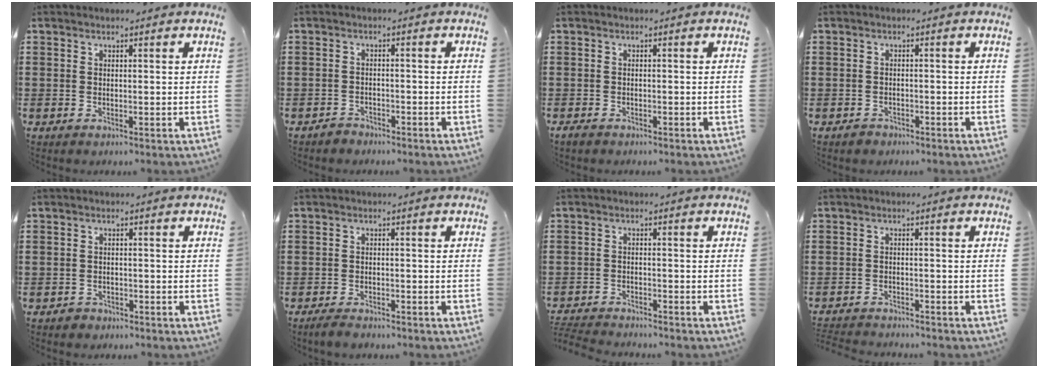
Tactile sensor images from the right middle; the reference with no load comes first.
{"total": 1.6, "force": [-1.5, 0.6, 0.0], "torque": [-0.005, 0.003, -0.033]}
{"total": 0.9, "force": [-0.7, 0.4, 0.4], "torque": [-0.009, -0.001, -0.014]}
{"total": 1.0, "force": [-0.8, 0.6, 0.1], "torque": [-0.004, 0.001, -0.019]}
{"total": 1.1, "force": [-0.9, 0.6, 0.1], "torque": [-0.004, 0.002, -0.022]}
{"total": 1.9, "force": [-1.8, 0.5, 0.5], "torque": [-0.021, 0.001, -0.039]}
{"total": 3.1, "force": [-3.1, 0.2, 0.1], "torque": [-0.013, -0.004, -0.069]}
{"total": 2.2, "force": [-2.2, 0.1, -0.1], "torque": [-0.005, -0.001, -0.048]}